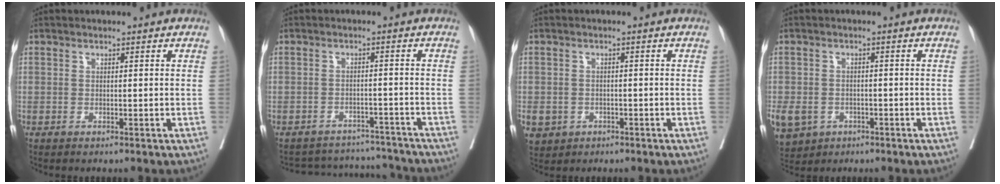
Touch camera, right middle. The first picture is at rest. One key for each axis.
{"total": 9.7, "fx": -9.4, "fy": 2.7, "fz": -0.2, "tx": 0.009, "ty": 0.029, "tz": -0.117}
{"total": 9.5, "fx": -4.1, "fy": 7.9, "fz": 3.5, "tx": -0.105, "ty": -0.001, "tz": -0.055}
{"total": 16.0, "fx": -6.7, "fy": 12.9, "fz": 6.7, "tx": -0.215, "ty": -0.008, "tz": -0.094}